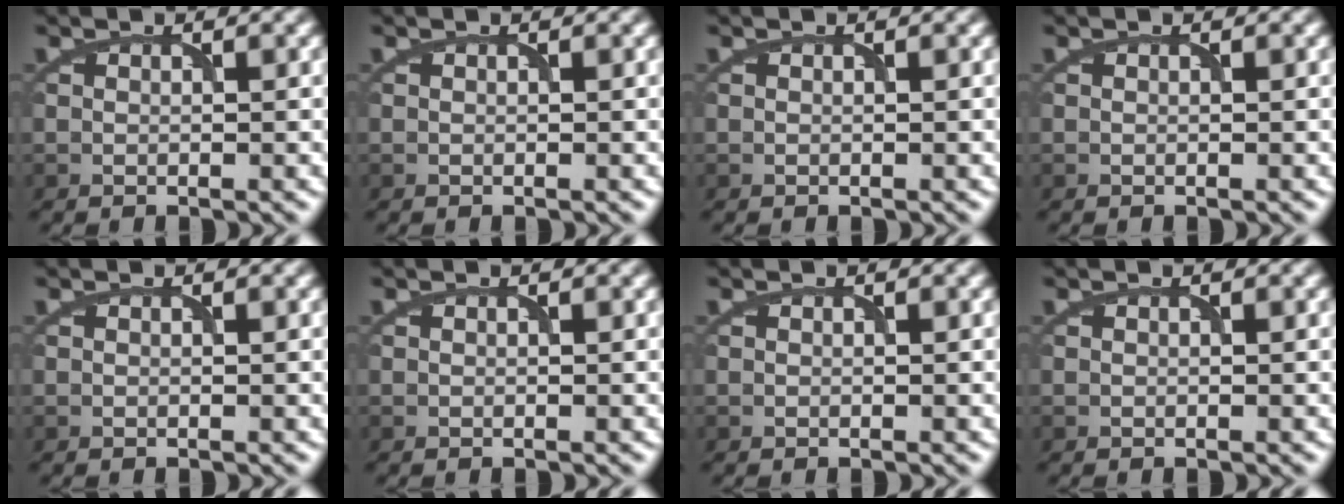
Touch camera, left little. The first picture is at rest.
{"total": 0.0}
{"total": 0.0}
{"total": 0.0}
{"total": 0.0}
{"total": 0.0}
{"total": 0.0}
{"total": 0.0}